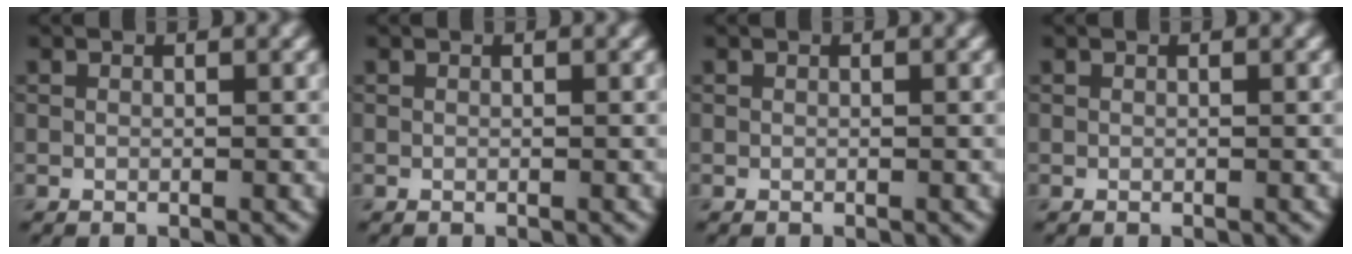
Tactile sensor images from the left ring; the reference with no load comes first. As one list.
[{"total": 0.0}, {"total": 0.0}, {"total": 0.0}]